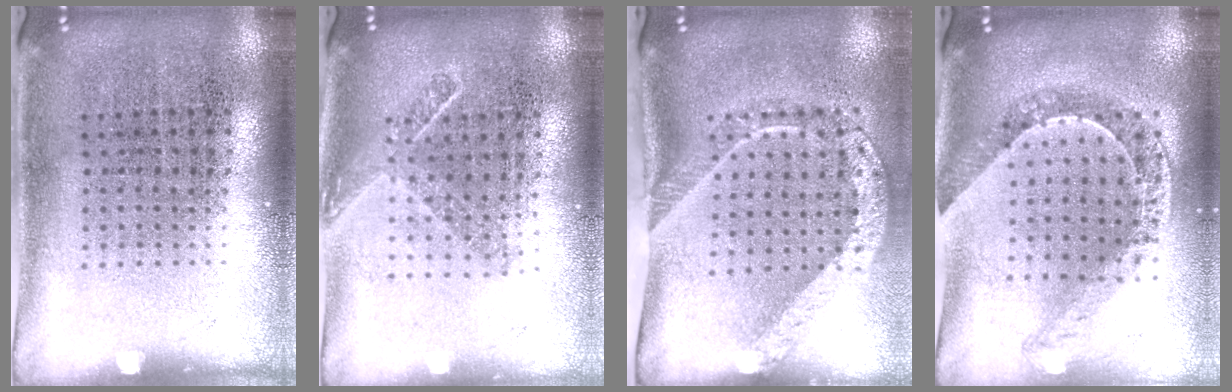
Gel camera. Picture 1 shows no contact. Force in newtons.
{"total": 1.7, "press": 1.3, "slide": 1.1}
{"total": 2.3, "press": 1.5, "slide": 1.7}
{"total": 1.2, "press": 1.1, "slide": 0.2}